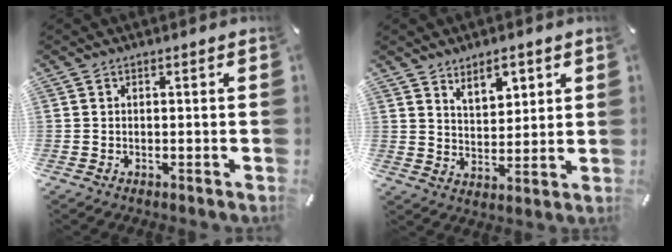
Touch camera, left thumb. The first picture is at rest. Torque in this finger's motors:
{"motor_torque": [1.51, 1.46, 1.21, -0.97, 0.31]}